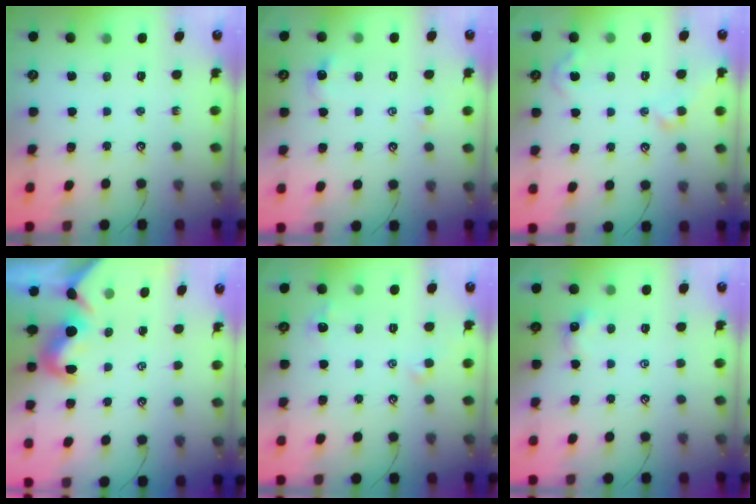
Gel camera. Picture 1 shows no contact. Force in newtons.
{"total": 1.3, "press": 1.2, "slide": 0.5}
{"total": 4.2, "press": 4.2, "slide": 0.4}
{"total": 1.7, "press": 1.6, "slide": 0.5}
{"total": 2.9, "press": 2.8, "slide": 0.8}
{"total": 0.0}